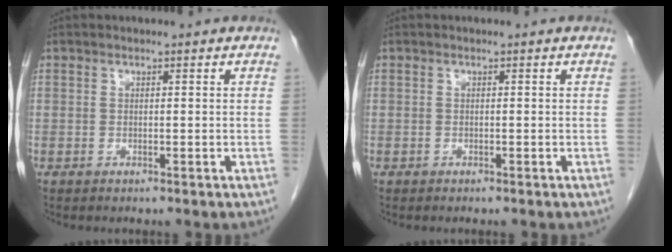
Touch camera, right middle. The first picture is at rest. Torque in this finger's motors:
{"motor_torque": [-0.19, -0.23, -0.04, -0.01]}